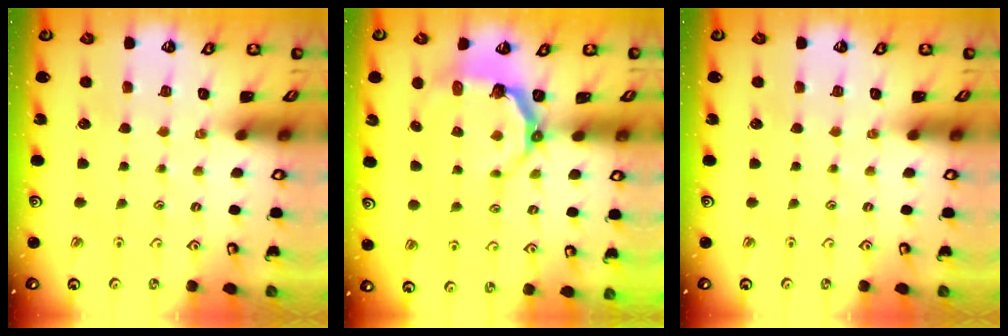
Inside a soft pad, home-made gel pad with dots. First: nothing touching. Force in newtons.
{"total": 5.0, "press": 3.4, "slide": 3.6}
{"total": 0.0}